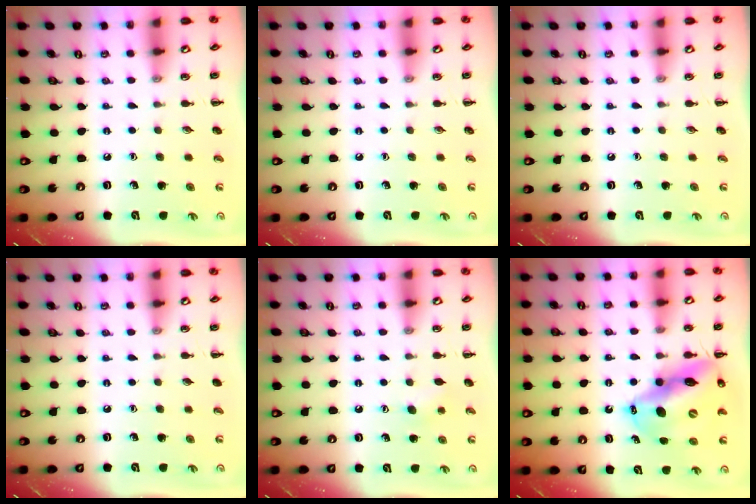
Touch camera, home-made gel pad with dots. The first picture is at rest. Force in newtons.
{"total": 0.0}
{"total": 0.0}
{"total": 0.0}
{"total": 3.0, "press": 2.9, "slide": 0.8}
{"total": 16.1, "press": 15.4, "slide": 4.6}